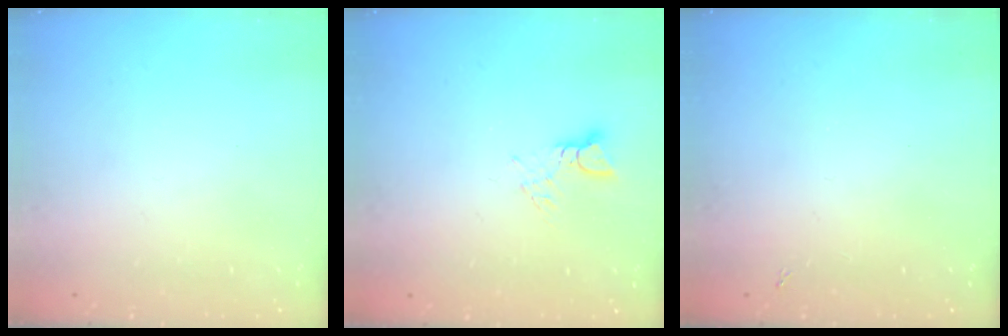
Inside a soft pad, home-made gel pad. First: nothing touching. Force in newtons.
{"total": 4.3, "press": 4.3, "slide": 0.2}
{"total": 1.3, "press": 1.3, "slide": 0.3}